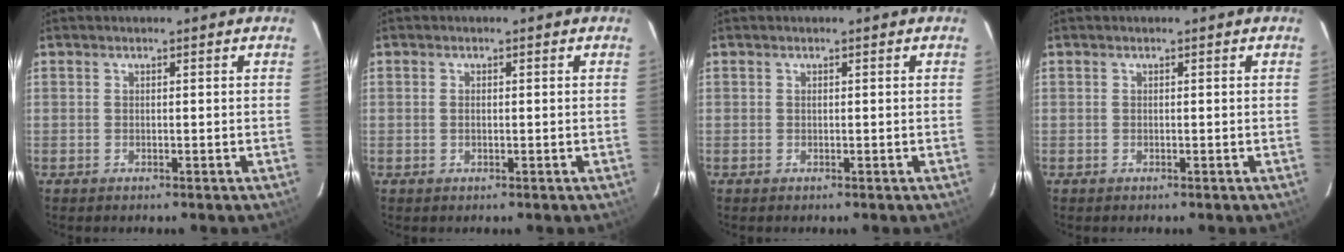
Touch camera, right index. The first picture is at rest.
{"total": 1.0, "force": [-0.1, 0.7, 0.8], "torque": [-0.015, 0.002, -0.002]}
{"total": 0.0}
{"total": 0.0}